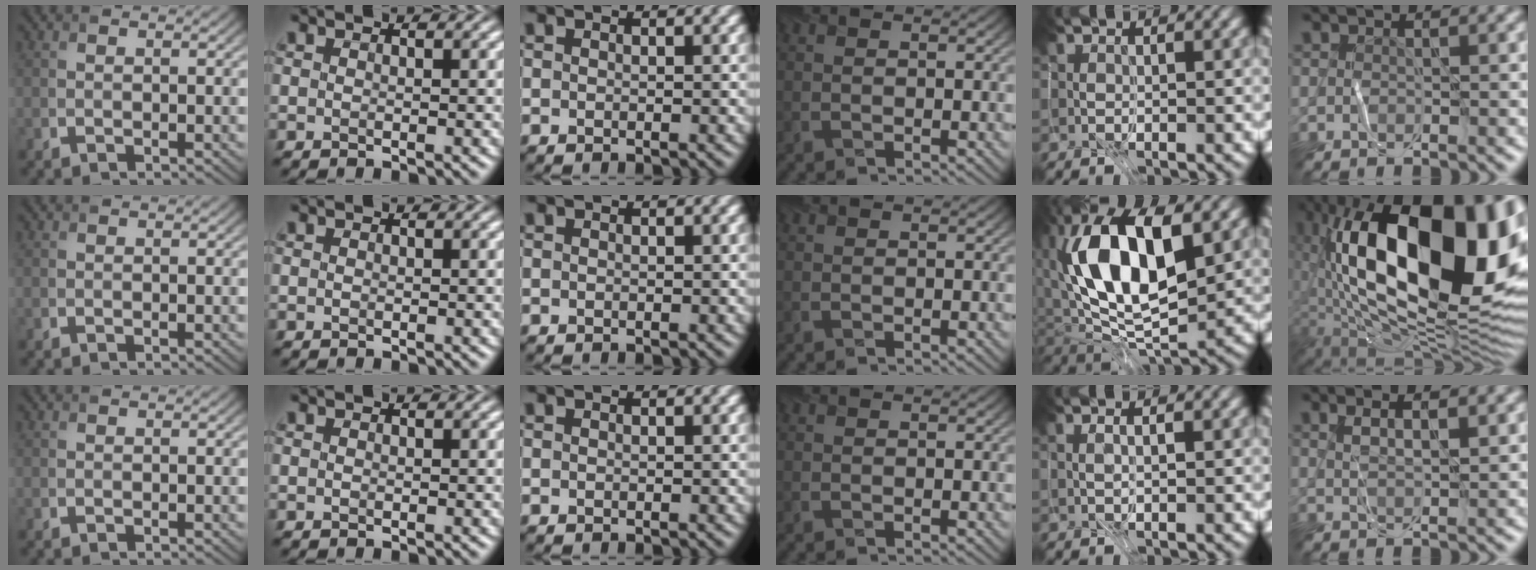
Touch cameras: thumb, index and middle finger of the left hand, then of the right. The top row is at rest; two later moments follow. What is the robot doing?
{"motion": "fold", "object": "coffee filter"}